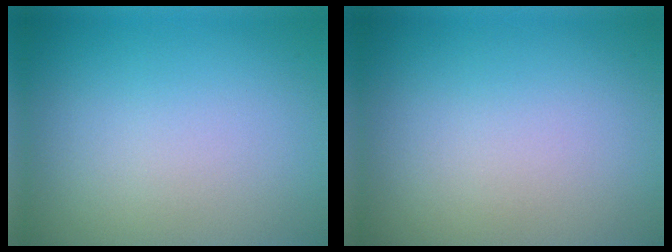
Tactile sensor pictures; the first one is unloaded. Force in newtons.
{"total": 0.0}